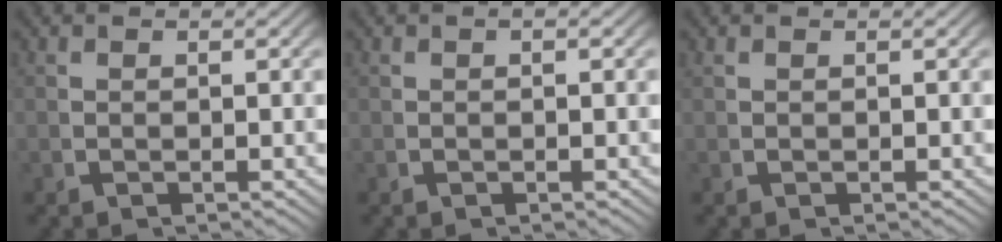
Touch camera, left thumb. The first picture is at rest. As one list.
[{"total": 0.0}, {"total": 0.0}]